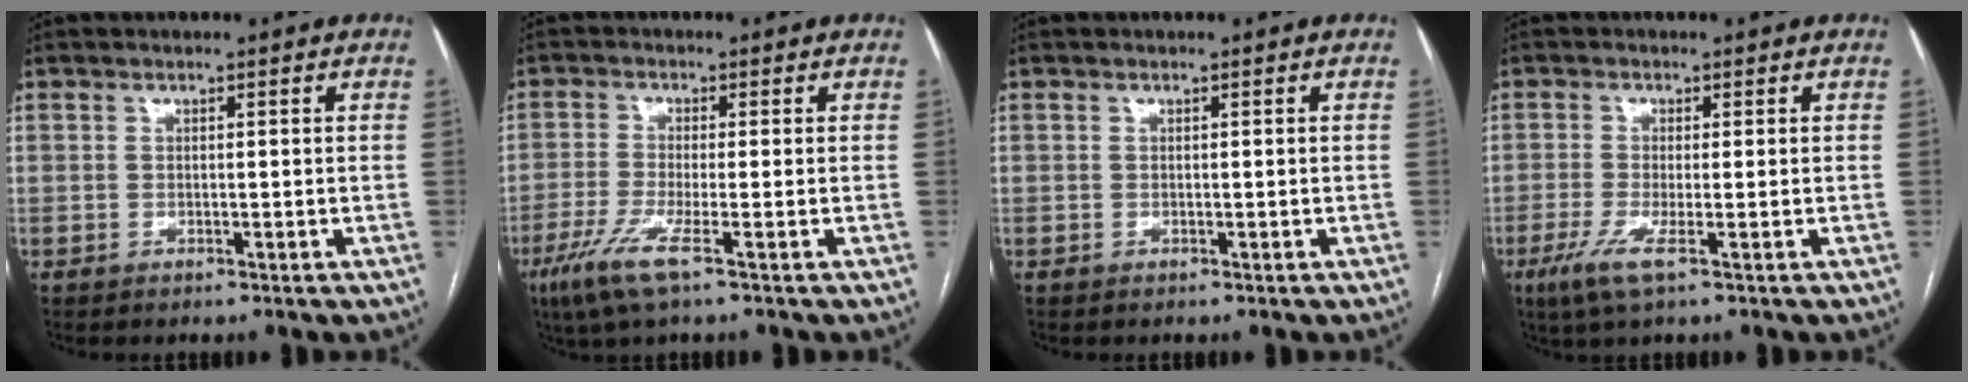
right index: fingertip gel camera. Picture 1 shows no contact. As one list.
[{"total": 6.1, "force": [-3.4, 0.1, 5.1], "torque": [-0.107, -0.018, -0.070]}, {"total": 0.0}, {"total": 4.4, "force": [-2.1, 0.1, 3.8], "torque": [-0.079, -0.014, -0.043]}]